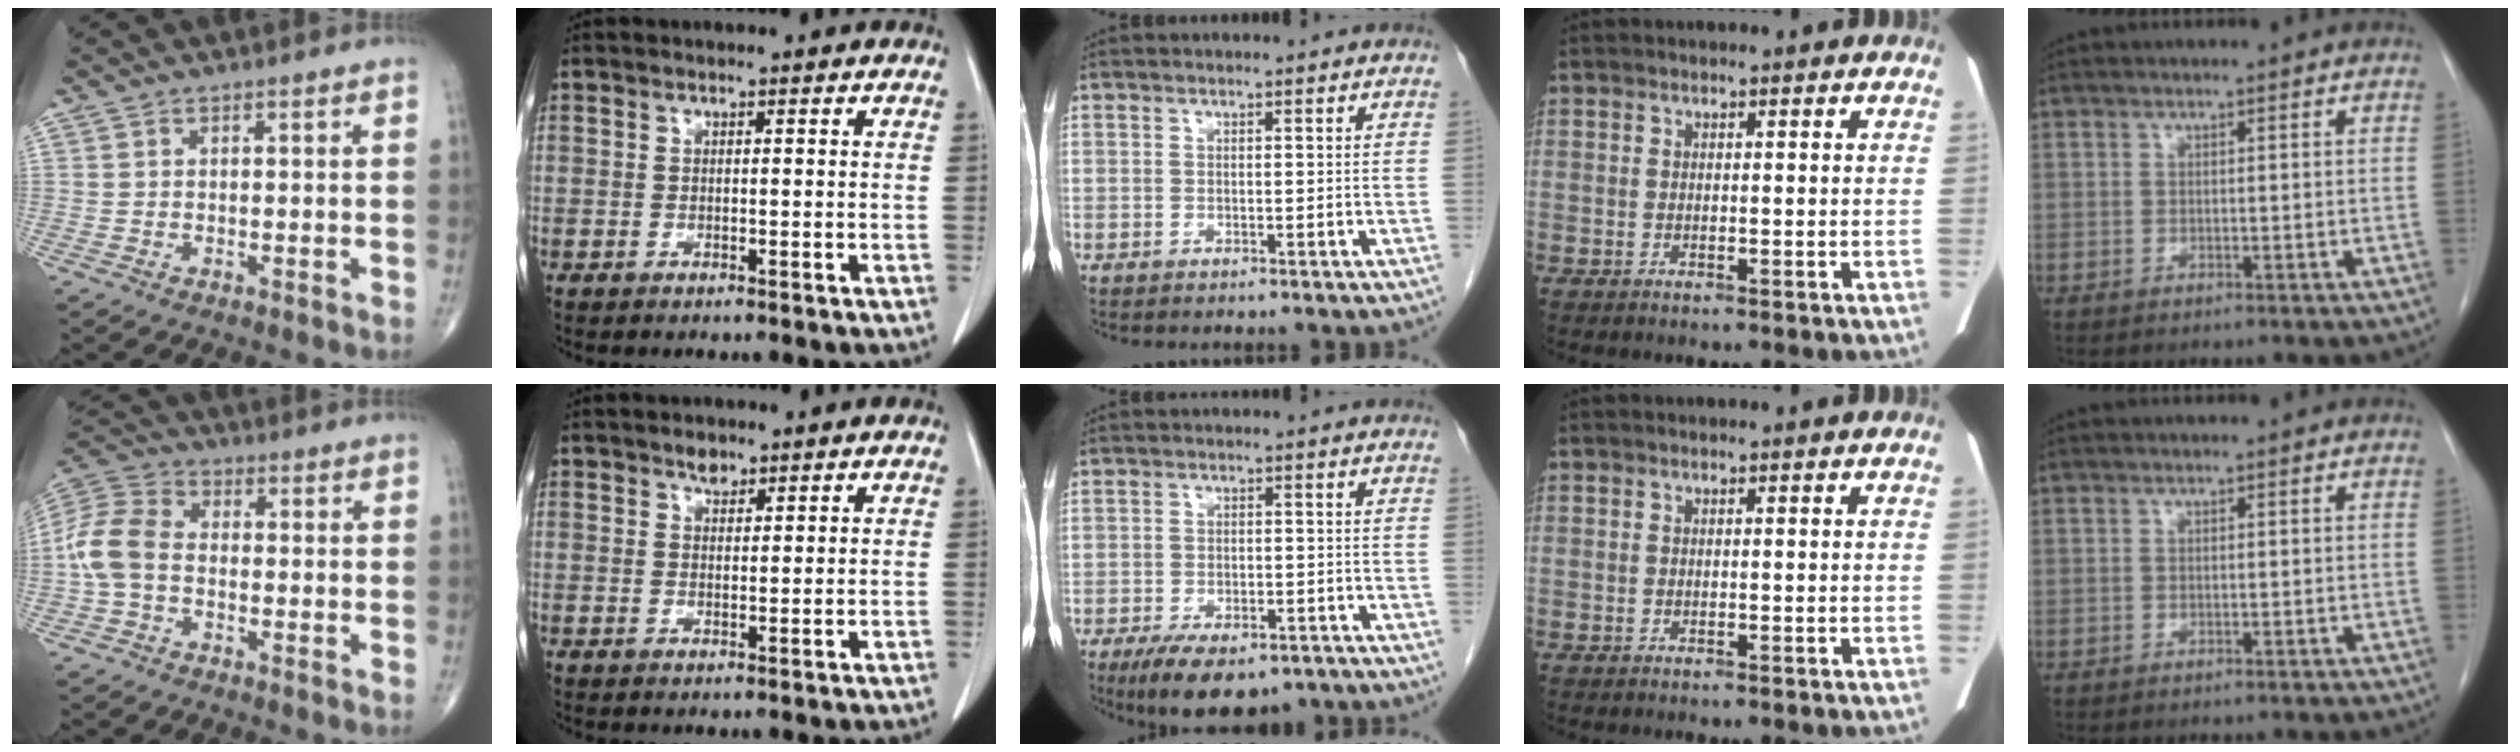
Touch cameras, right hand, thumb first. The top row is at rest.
{"thumb": {"total": 9.4, "force": [-1.4, 6.3, 6.8], "torque": [-0.143, 0.027, -0.043]}, "index": {"total": 1.8, "force": [1.4, 1.0, 0.6], "torque": [-0.011, 0.000, 0.023]}, "middle": {"total": 10.5, "force": [-7.6, 4.4, 5.8], "torque": [-0.086, -0.005, -0.113]}}